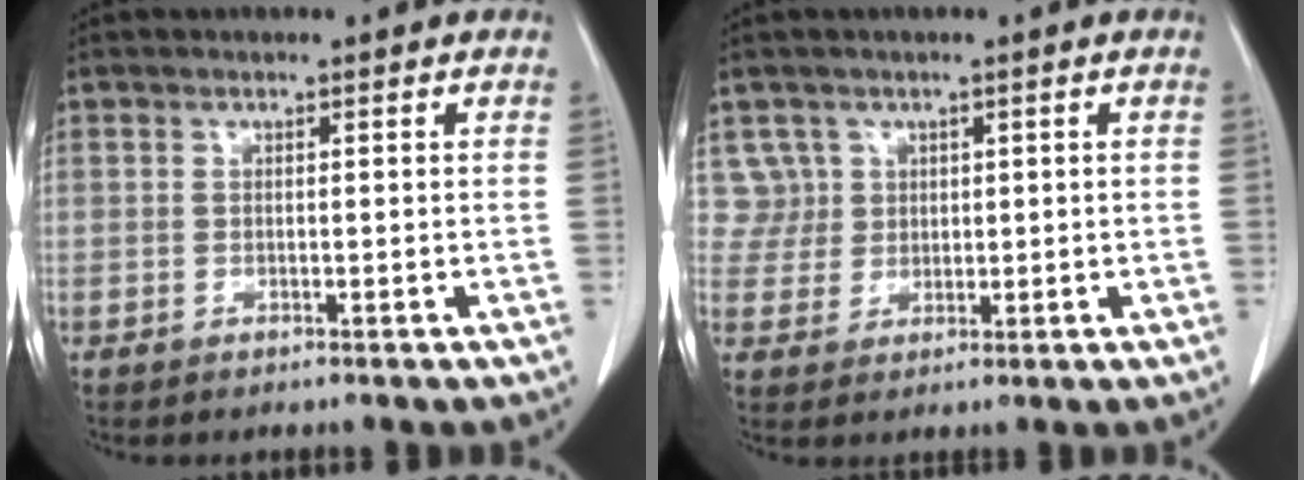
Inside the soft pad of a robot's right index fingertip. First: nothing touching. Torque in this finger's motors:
{"motor_torque": [-0.28, 0.26, -0.18, -0.03]}